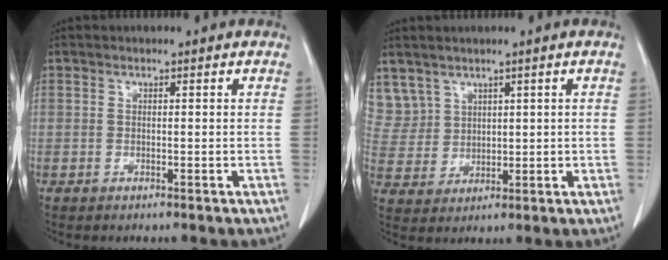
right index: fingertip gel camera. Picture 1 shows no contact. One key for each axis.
{"total": 7.2, "fx": 4.6, "fy": 5.5, "fz": 0.6, "tx": -0.024, "ty": 0.017, "tz": 0.111}